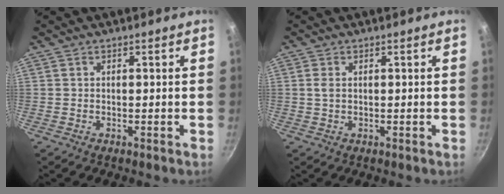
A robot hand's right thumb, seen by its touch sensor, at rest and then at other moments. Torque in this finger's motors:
{"motor_torque": [-0.46, 0.50, 0.12, -0.44, -0.05]}